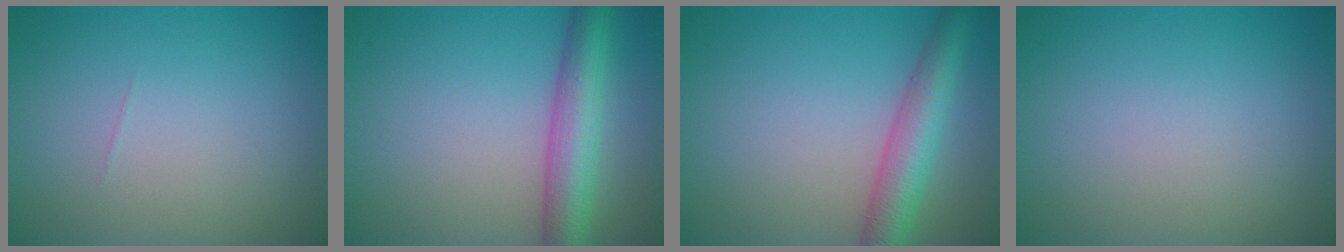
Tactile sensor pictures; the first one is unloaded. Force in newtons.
{"total": 5.7, "press": 5.7, "slide": 0.1}
{"total": 5.1, "press": 5.1, "slide": 0.3}
{"total": 0.0}